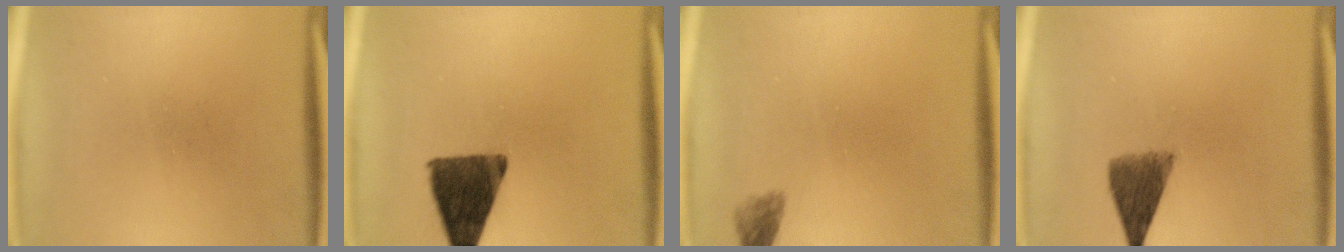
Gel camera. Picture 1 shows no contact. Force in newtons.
{"total": 12.3}
{"total": 1.7}
{"total": 5.8}